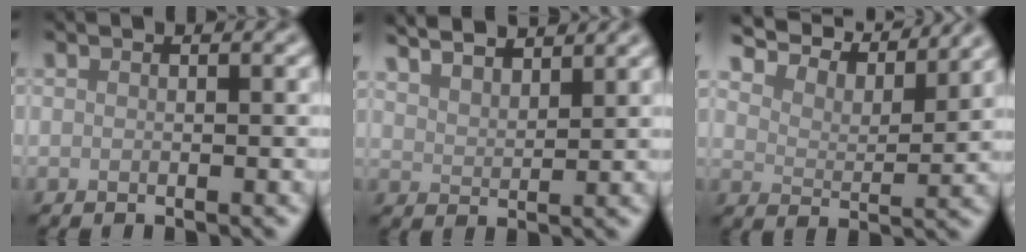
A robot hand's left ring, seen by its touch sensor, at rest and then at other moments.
{"total": 5.2, "force": [4.6, 1.3, 2.2], "torque": [-0.025, 0.017, 0.055]}
{"total": 7.5, "force": [6.9, 1.4, 2.6], "torque": [-0.064, 0.012, 0.096]}